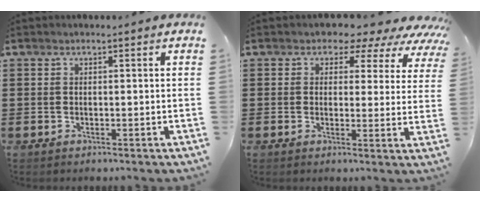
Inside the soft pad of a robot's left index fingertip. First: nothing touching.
{"total": 3.8, "force": [2.8, 2.3, 1.0], "torque": [-0.018, -0.022, 0.040]}